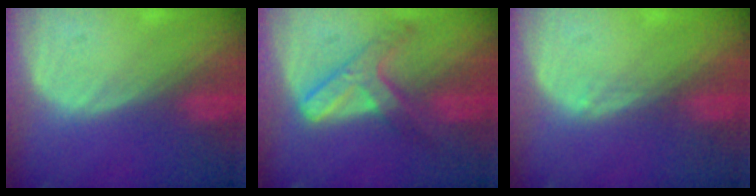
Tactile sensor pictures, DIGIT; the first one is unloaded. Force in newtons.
{"total": 7.1, "press": 6.0, "slide": 3.8}
{"total": 1.0, "press": 0.7, "slide": 0.7}